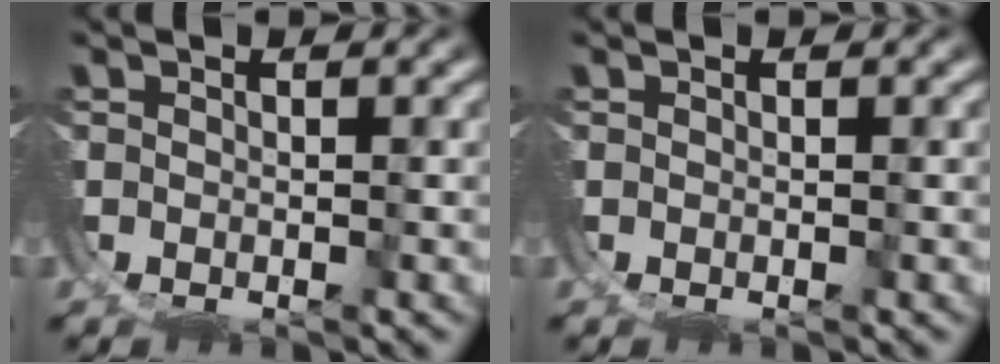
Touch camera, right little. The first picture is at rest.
{"total": 0.0}